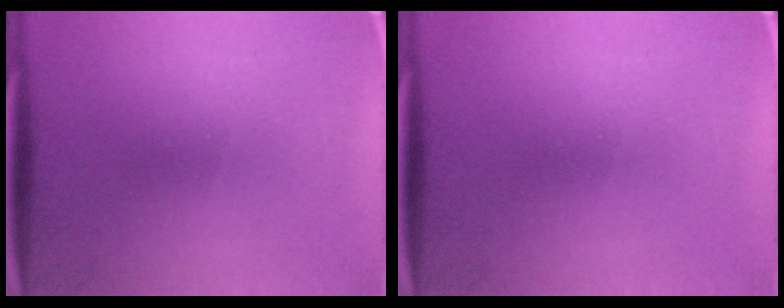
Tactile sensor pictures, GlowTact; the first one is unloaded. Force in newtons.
{"total": 0.0}